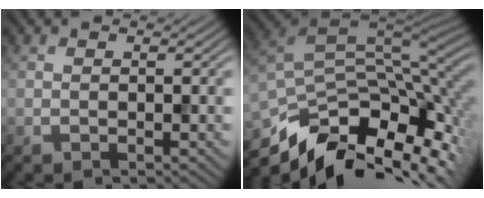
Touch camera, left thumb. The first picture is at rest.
{"total": 15.0, "force": [-7.5, 7.3, 10.8], "torque": [-0.211, -0.032, -0.117]}